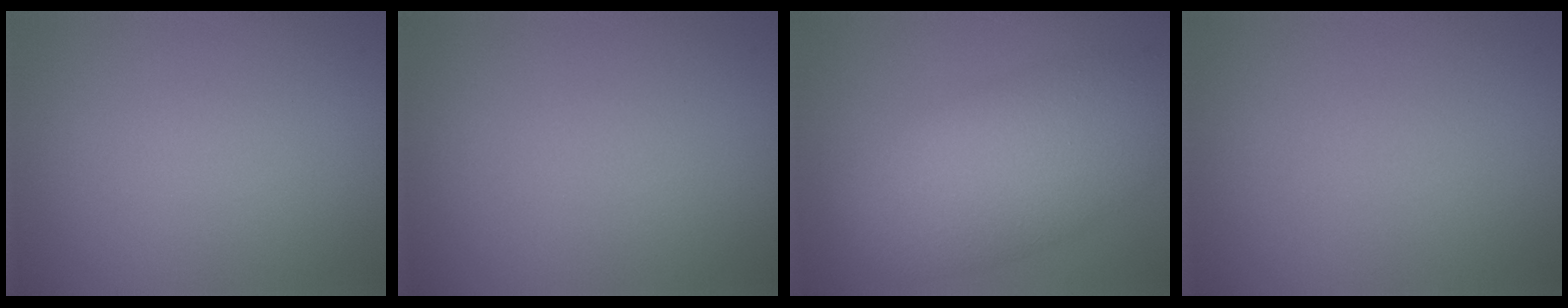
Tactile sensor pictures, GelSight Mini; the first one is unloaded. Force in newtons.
{"total": 0.0}
{"total": 8.1, "press": 8.1, "slide": 0.5}
{"total": 0.0}